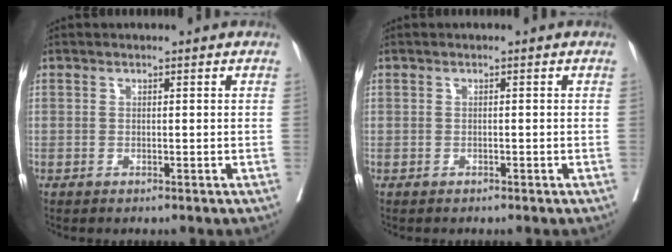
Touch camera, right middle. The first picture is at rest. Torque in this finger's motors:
{"motor_torque": [-1.52, 0.62, -0.24, -0.05]}